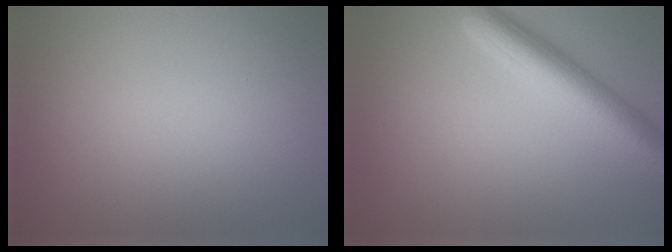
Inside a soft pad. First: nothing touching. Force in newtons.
{"total": 5.6, "press": 5.6, "slide": 0.2}